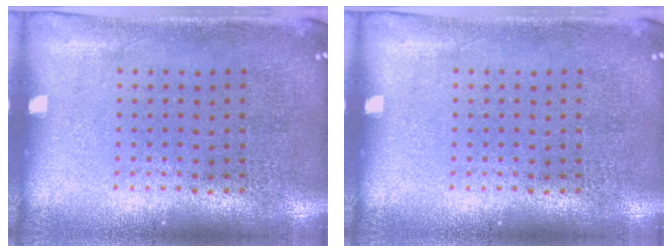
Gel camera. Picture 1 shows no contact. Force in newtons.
{"total": 0.0}